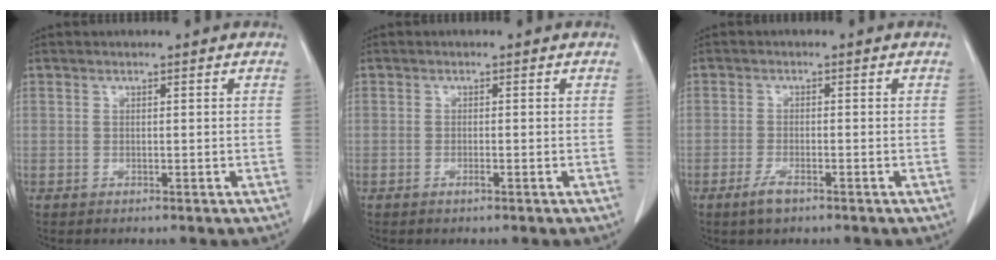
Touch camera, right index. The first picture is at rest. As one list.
[{"total": 0.8, "force": [-0.4, 0.1, 0.7], "torque": [-0.016, -0.001, -0.007]}, {"total": 2.8, "force": [-1.8, 0.7, 2.0], "torque": [-0.044, -0.003, -0.034]}]